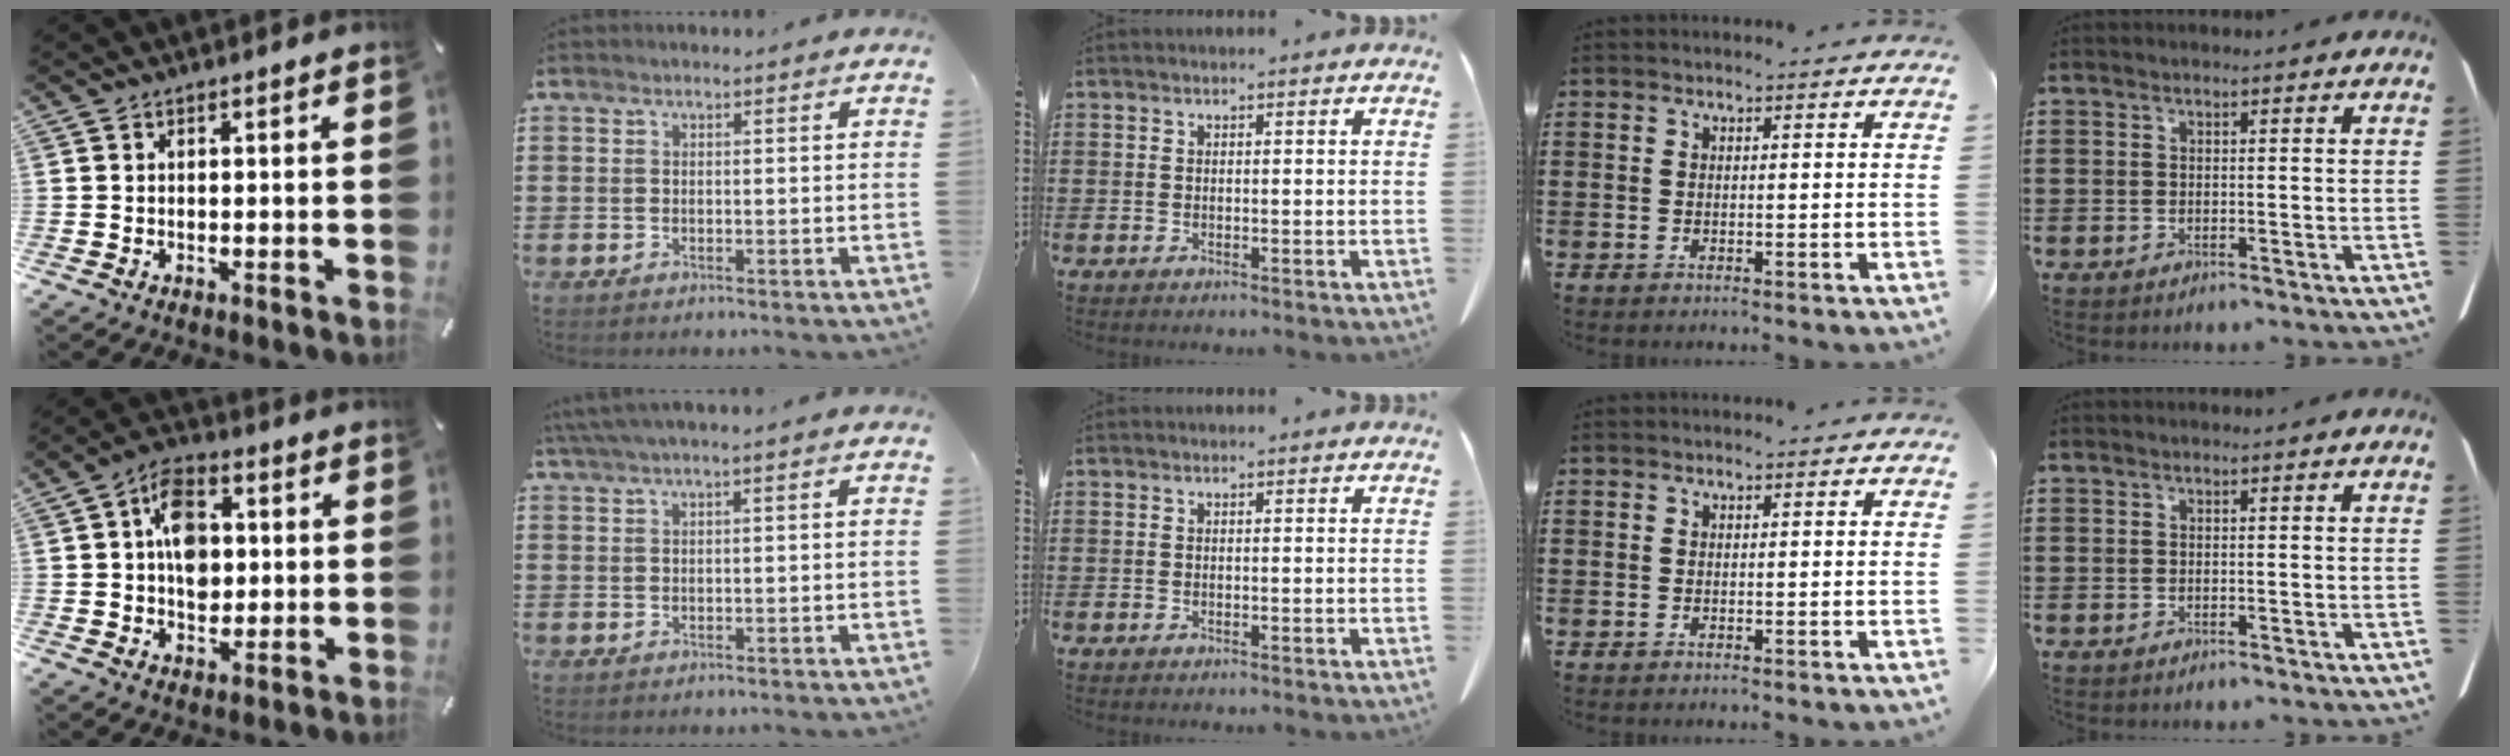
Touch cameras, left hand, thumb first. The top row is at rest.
{"thumb": {"total": 10.5, "force": [1.1, 7.8, 6.9], "torque": [-0.101, 0.006, 0.019]}, "index": {"total": 1.8, "force": [0.8, -0.1, 1.6], "torque": [-0.028, -0.003, 0.016]}}